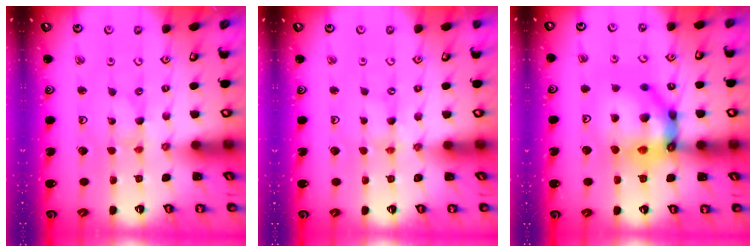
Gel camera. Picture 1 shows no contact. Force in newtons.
{"total": 0.0}
{"total": 16.3, "press": 16.3, "slide": 1.4}